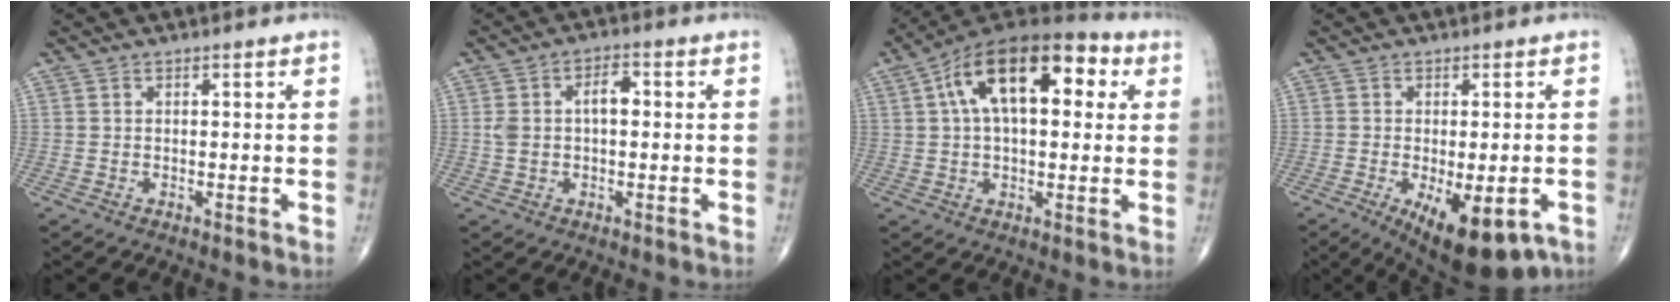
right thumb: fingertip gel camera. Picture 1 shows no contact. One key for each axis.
{"total": 6.2, "fx": 0.6, "fy": 3.4, "fz": 5.1, "tx": -0.101, "ty": 0.023, "tz": 0.011}
{"total": 19.5, "fx": 5.5, "fy": 10.0, "fz": 15.8, "tx": -0.241, "ty": 0.032, "tz": 0.078}
{"total": 13.0, "fx": -5.7, "fy": 5.4, "fz": 10.4, "tx": -0.138, "ty": -0.005, "tz": -0.071}